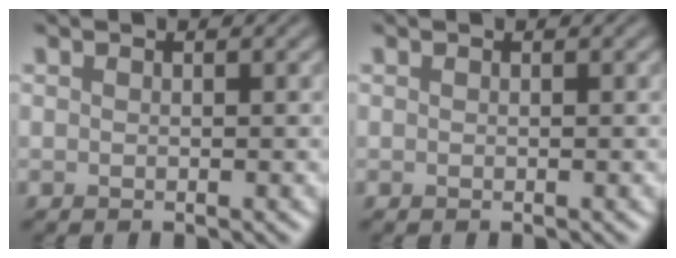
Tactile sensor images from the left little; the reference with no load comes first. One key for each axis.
{"total": 0.0}